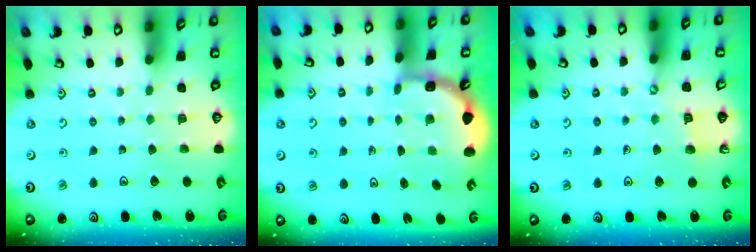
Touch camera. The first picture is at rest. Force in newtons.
{"total": 2.3, "press": 2.1, "slide": 0.9}
{"total": 3.8, "press": 3.8, "slide": 0.4}